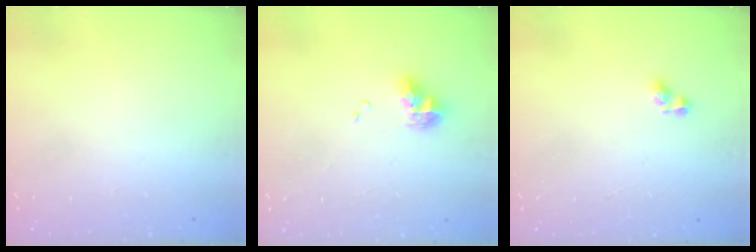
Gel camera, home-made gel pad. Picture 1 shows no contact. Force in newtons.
{"total": 9.5, "press": 9.5, "slide": 1.0}
{"total": 2.9, "press": 2.9, "slide": 0.4}